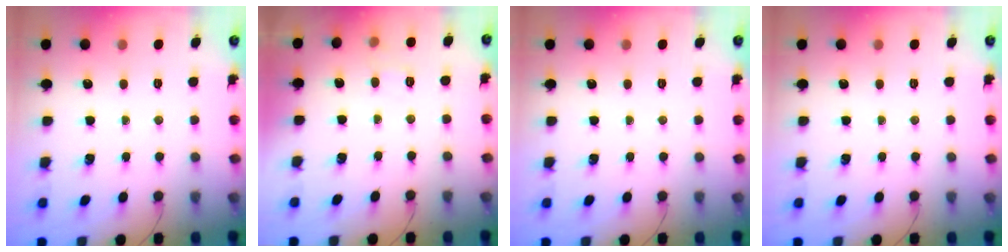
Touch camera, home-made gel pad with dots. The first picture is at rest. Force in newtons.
{"total": 7.1, "press": 6.9, "slide": 1.6}
{"total": 0.0}
{"total": 0.0}